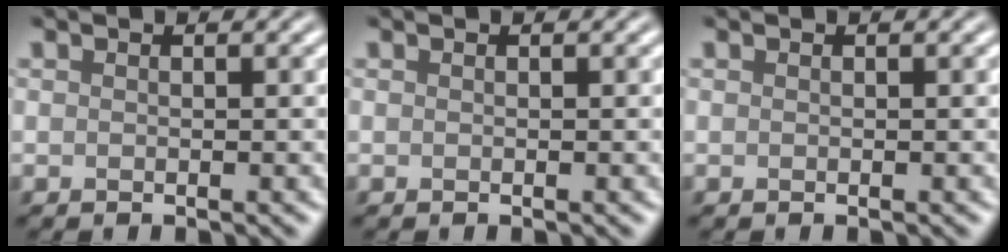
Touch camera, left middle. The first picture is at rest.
{"total": 0.0}
{"total": 0.0}